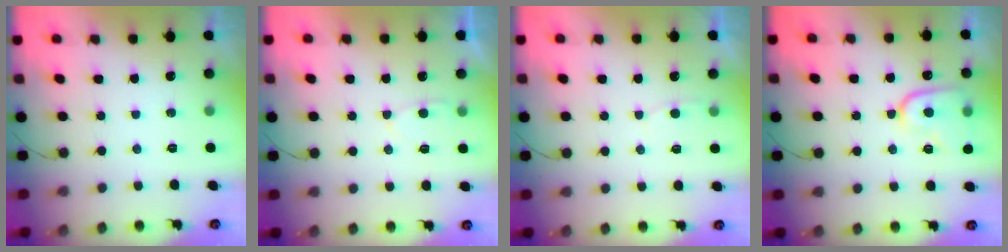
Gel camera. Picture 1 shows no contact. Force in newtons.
{"total": 3.0, "press": 2.9, "slide": 0.5}
{"total": 2.5, "press": 2.5, "slide": 0.3}
{"total": 11.9, "press": 11.9, "slide": 1.1}